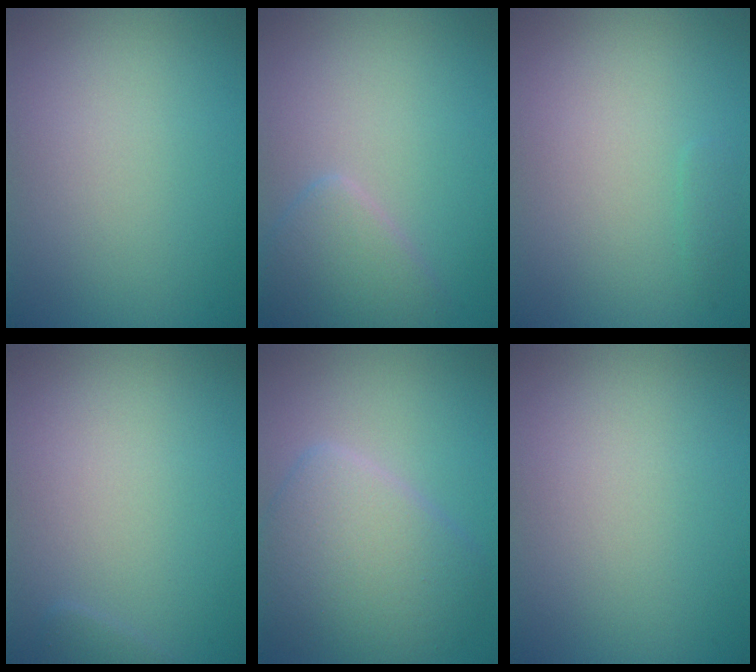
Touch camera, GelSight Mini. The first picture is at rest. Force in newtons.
{"total": 2.8, "press": 2.8, "slide": 0.1}
{"total": 0.6, "press": 0.6, "slide": 0.0}
{"total": 0.5, "press": 0.5, "slide": 0.0}
{"total": 6.1, "press": 6.1, "slide": 0.4}
{"total": 0.0}